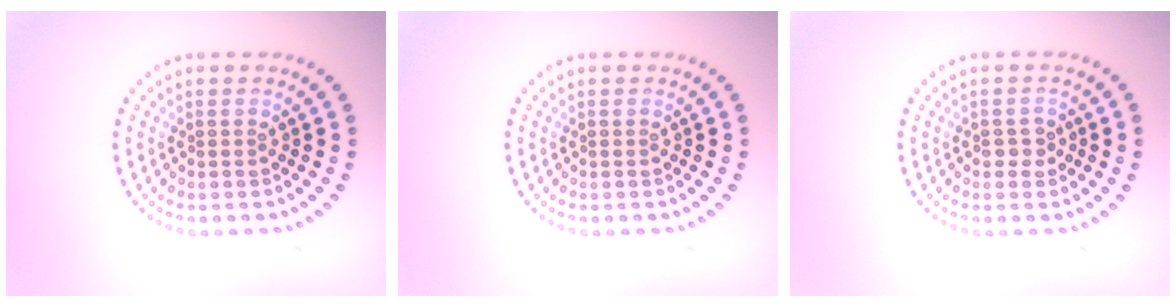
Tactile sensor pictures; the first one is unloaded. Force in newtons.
{"total": 0.0}
{"total": 1.2, "press": 1.2, "slide": 0.0}